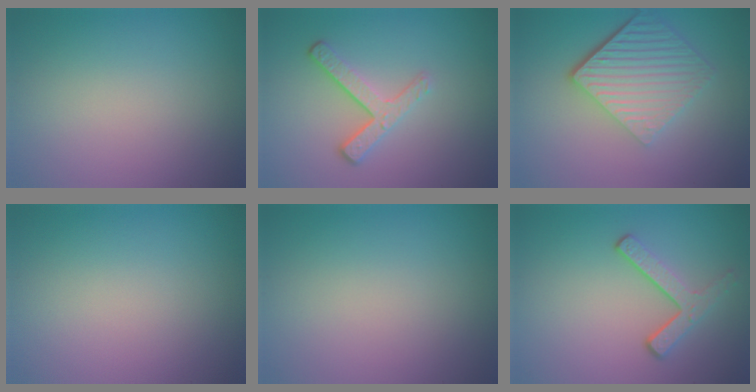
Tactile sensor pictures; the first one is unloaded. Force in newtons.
{"total": 3.4, "press": 2.5, "slide": 2.3}
{"total": 6.5, "press": 4.4, "slide": 4.8}
{"total": 0.0}
{"total": 0.0}
{"total": 3.0, "press": 2.2, "slide": 2.0}